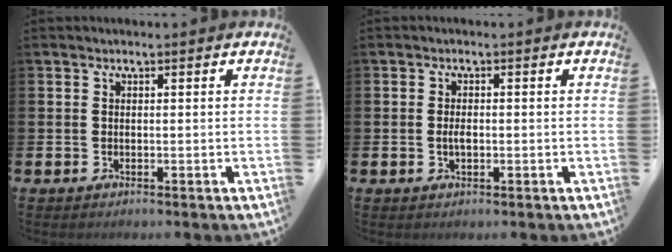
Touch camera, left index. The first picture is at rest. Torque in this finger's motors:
{"motor_torque": [0.18, -0.11, 0.04, 0.03]}